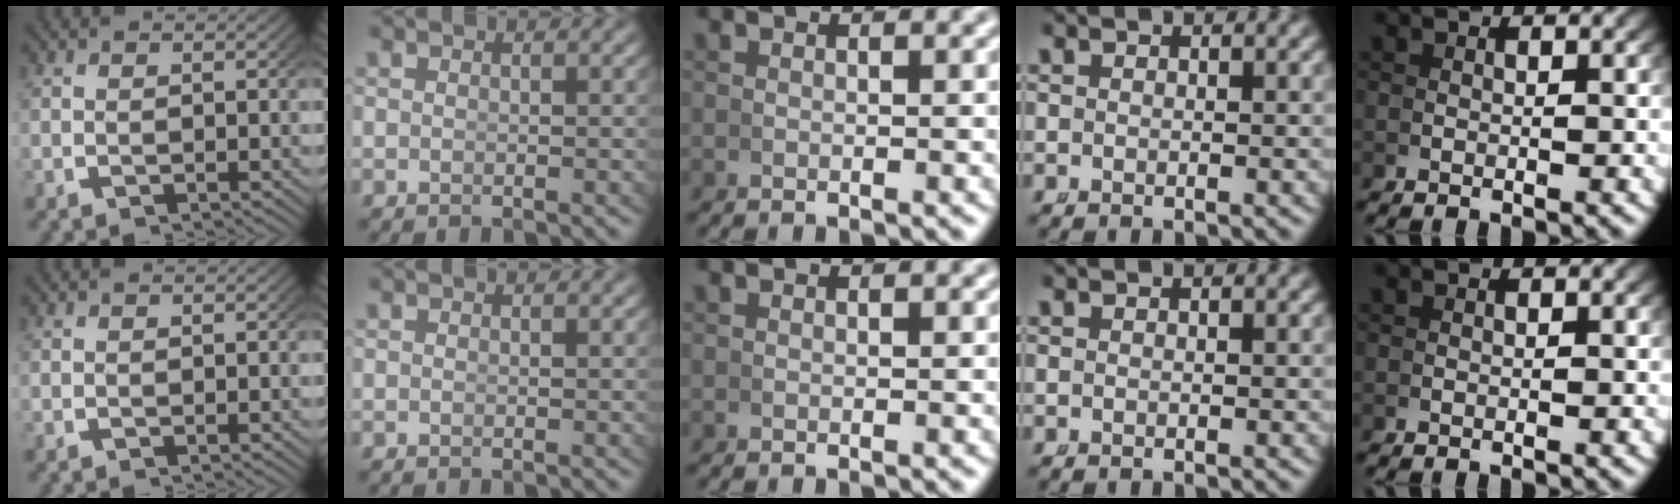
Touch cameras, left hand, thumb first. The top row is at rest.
{}